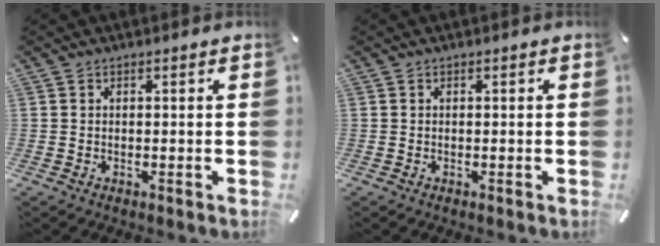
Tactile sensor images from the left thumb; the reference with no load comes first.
{"total": 0.0}